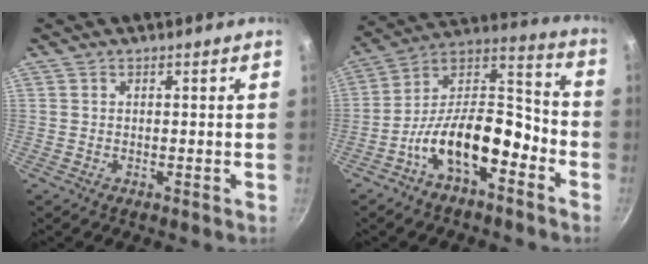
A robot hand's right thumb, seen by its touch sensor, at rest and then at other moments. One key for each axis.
{"total": 16.9, "fx": -7.6, "fy": 8.2, "fz": 12.6, "tx": -0.180, "ty": 0.077, "tz": -0.147}